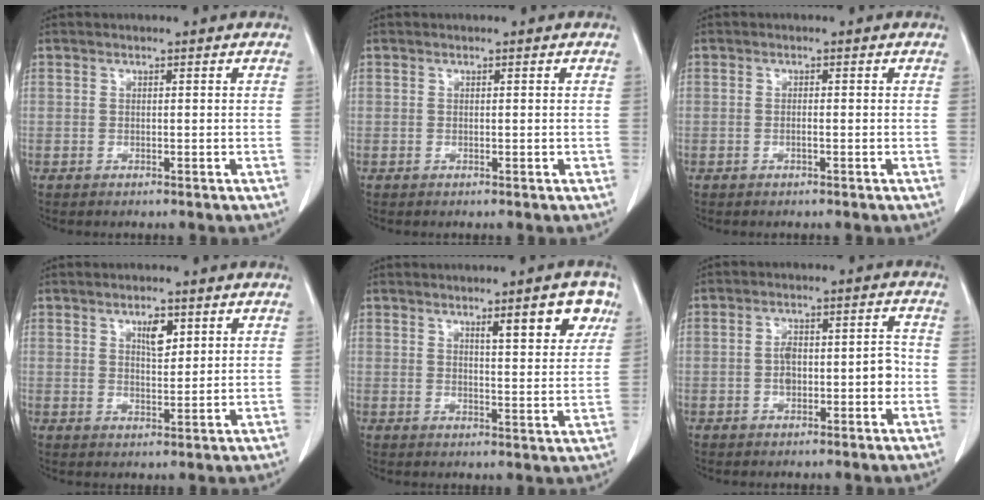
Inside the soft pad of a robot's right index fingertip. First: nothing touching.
{"total": 0.0}
{"total": 0.5, "force": [-0.1, 0.0, 0.5], "torque": [-0.008, 0.002, 0.002]}
{"total": 3.6, "force": [1.8, 1.4, 2.8], "torque": [-0.047, -0.004, 0.033]}
{"total": 7.5, "force": [4.3, 1.4, 6.0], "torque": [-0.083, 0.001, 0.057]}
{"total": 5.4, "force": [-1.0, 2.4, 4.8], "torque": [-0.075, 0.025, -0.011]}